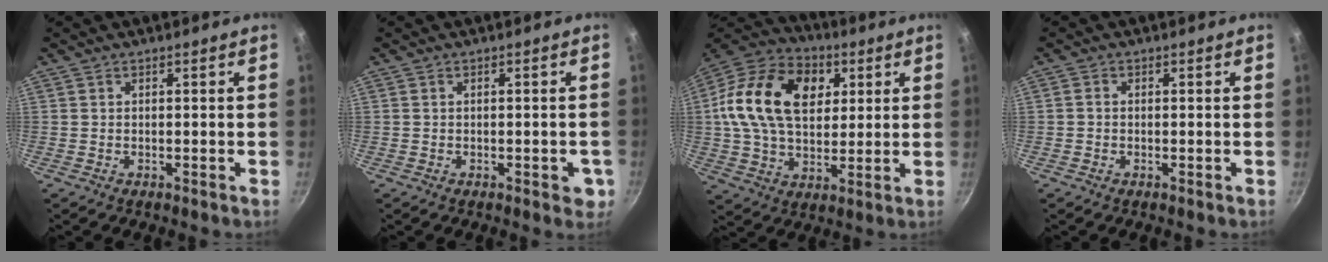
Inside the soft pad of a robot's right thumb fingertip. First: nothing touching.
{"total": 3.3, "force": [-1.0, 1.6, 2.7], "torque": [-0.017, 0.004, -0.013]}
{"total": 22.2, "force": [5.3, 15.0, 15.5], "torque": [-0.257, 0.014, 0.079]}
{"total": 0.9, "force": [-0.2, 0.7, 0.4], "torque": [-0.008, 0.004, -0.005]}